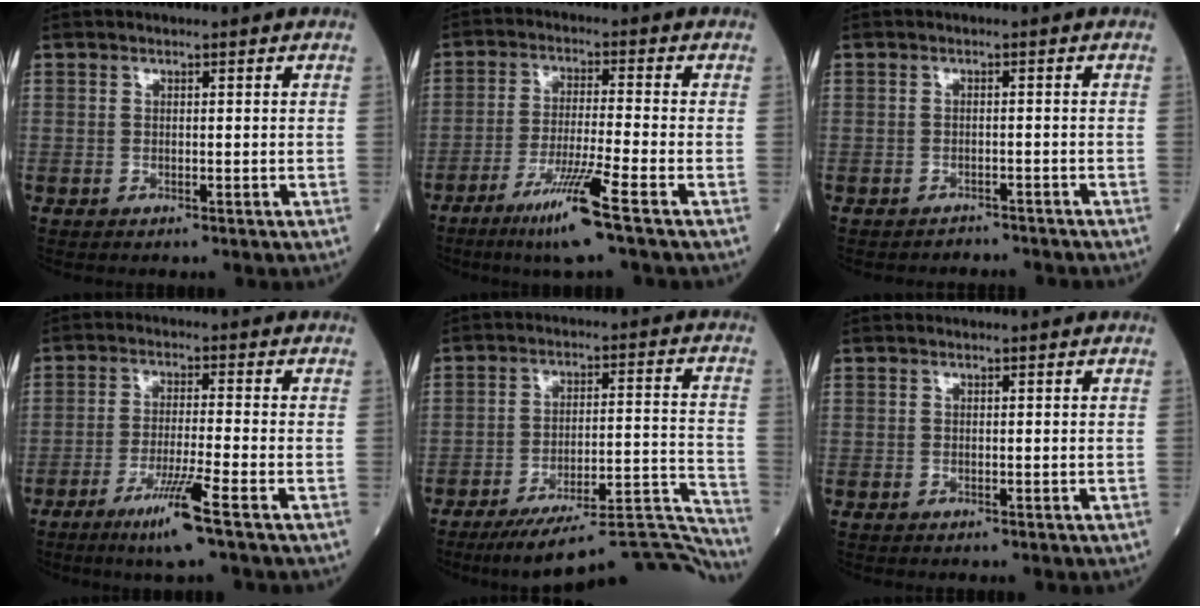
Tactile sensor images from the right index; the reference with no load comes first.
{"total": 9.0, "force": [-5.3, -1.2, 7.2], "torque": [-0.136, -0.027, -0.101]}
{"total": 2.8, "force": [-2.8, 0.5, -0.3], "torque": [0.008, -0.002, -0.038]}
{"total": 7.1, "force": [-4.1, -1.0, 5.7], "torque": [-0.106, -0.019, -0.079]}
{"total": 21.1, "force": [-19.9, 0.8, 6.7], "torque": [-0.032, 0.034, -0.275]}
{"total": 0.0}